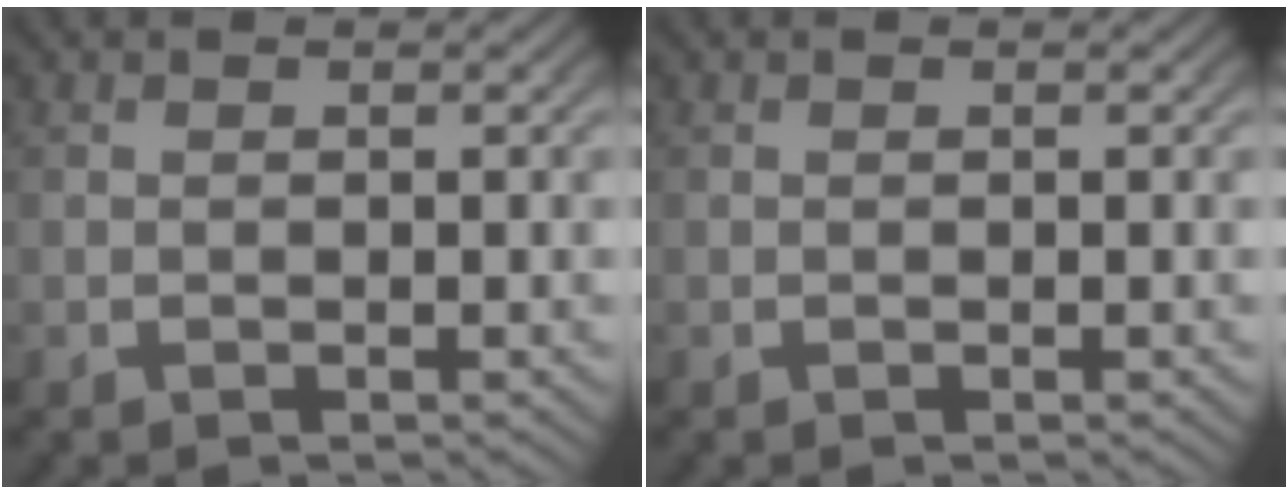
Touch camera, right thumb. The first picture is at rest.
{"total": 0.0}